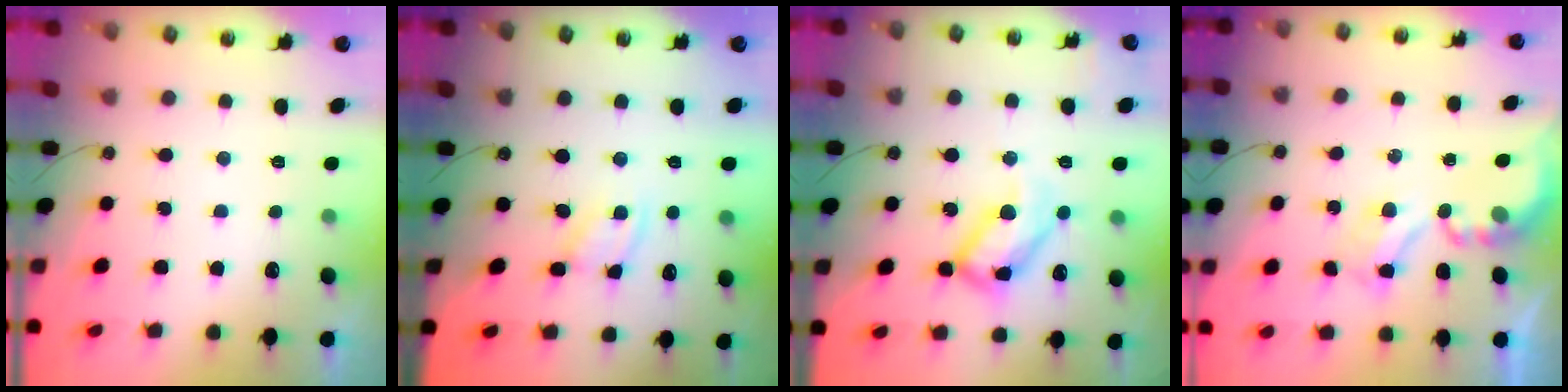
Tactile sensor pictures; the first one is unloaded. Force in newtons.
{"total": 3.2, "press": 3.2, "slide": 0.1}
{"total": 17.0, "press": 16.9, "slide": 2.0}
{"total": 3.9, "press": 3.9, "slide": 0.2}